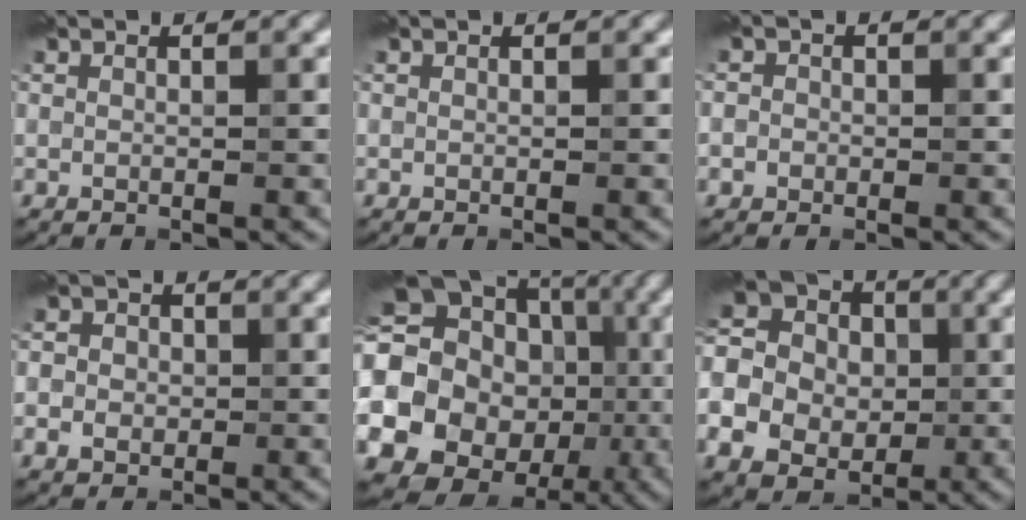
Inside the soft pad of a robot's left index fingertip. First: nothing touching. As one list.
[{"total": 0.0}, {"total": 1.5, "force": [-0.1, 1.4, 0.4], "torque": [0.008, 0.004, -0.012]}, {"total": 3.1, "force": [-0.1, 2.7, 1.4], "torque": [-0.008, 0.004, -0.012]}, {"total": 22.8, "force": [-3.6, 20.8, 8.7], "torque": [-0.171, 0.001, -0.098]}, {"total": 13.0, "force": [-2.1, 11.7, 5.2], "torque": [-0.156, 0.006, -0.061]}]